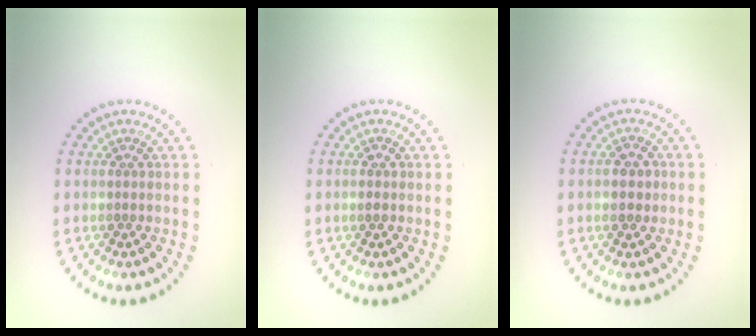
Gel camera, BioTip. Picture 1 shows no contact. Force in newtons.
{"total": 0.9, "press": 0.9, "slide": 0.1}
{"total": 1.6, "press": 1.6, "slide": 0.1}